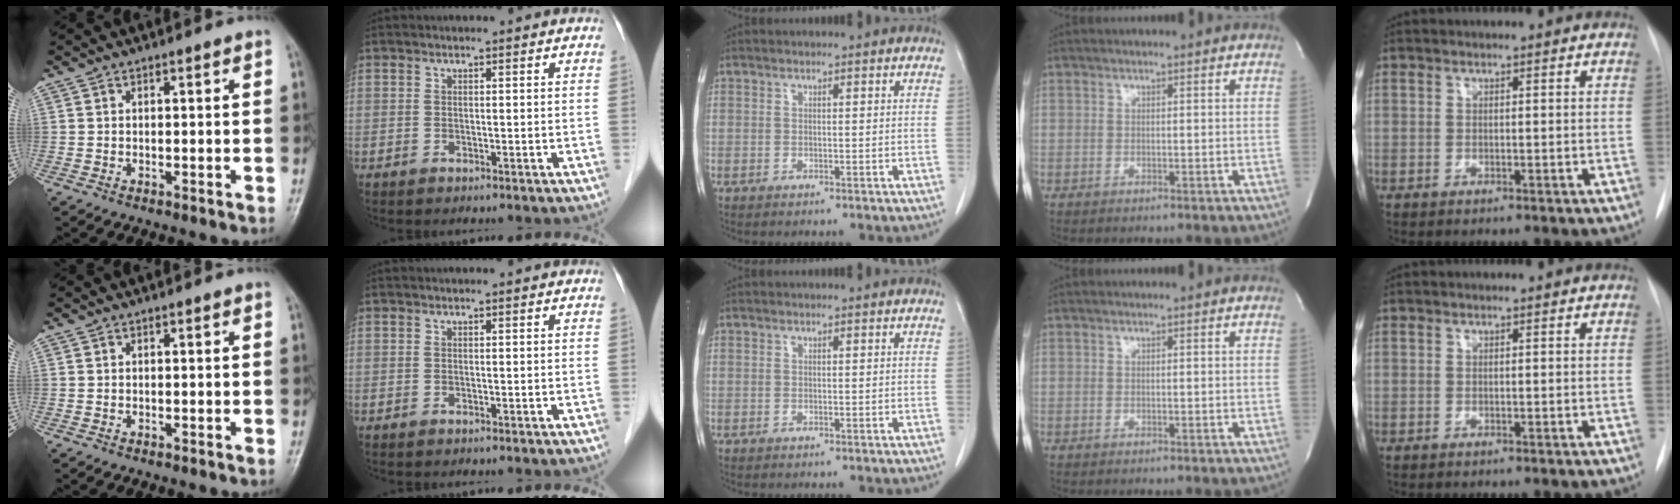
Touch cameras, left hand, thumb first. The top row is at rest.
{}